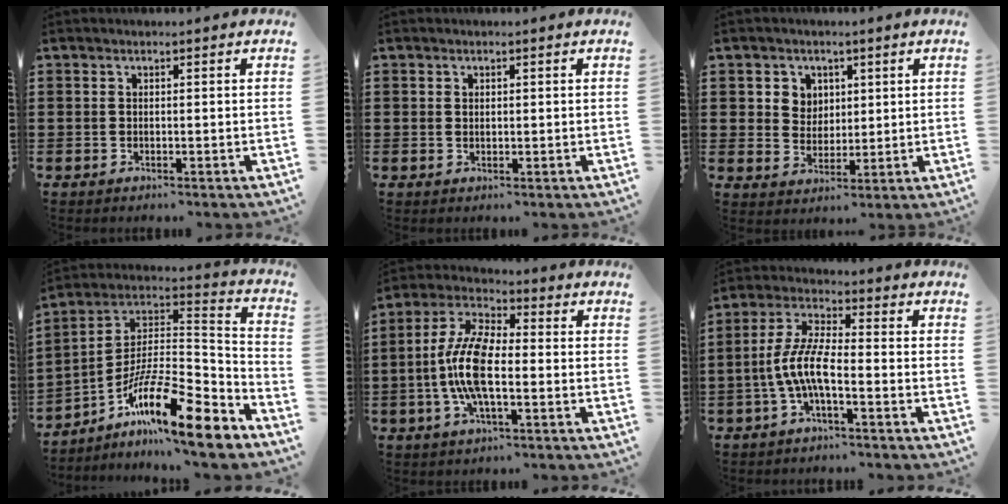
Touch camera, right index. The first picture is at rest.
{"total": 0.7, "force": [0.4, 0.6, 0.3], "torque": [-0.008, 0.003, 0.007]}
{"total": 4.2, "force": [1.7, 3.8, 0.6], "torque": [-0.023, 0.011, 0.029]}
{"total": 15.3, "force": [-10.0, 3.0, 11.2], "torque": [-0.193, 0.009, -0.186]}
{"total": 9.7, "force": [-1.6, 3.6, 8.9], "torque": [-0.209, -0.013, -0.036]}
{"total": 7.4, "force": [-2.6, 1.9, 6.7], "torque": [-0.164, -0.014, -0.057]}